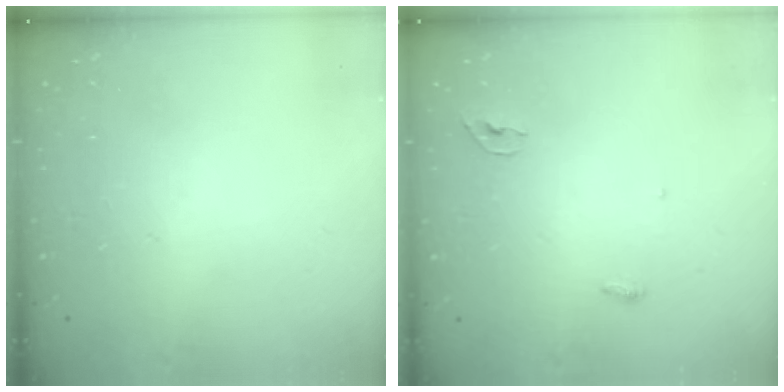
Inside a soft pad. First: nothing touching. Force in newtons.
{"total": 6.4, "press": 4.1, "slide": 4.9}